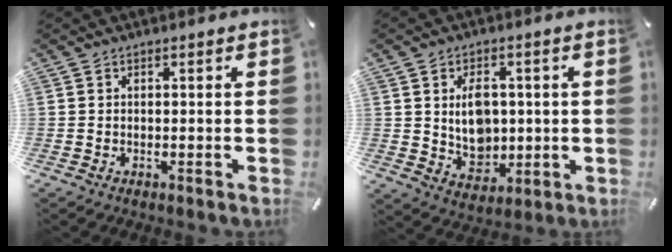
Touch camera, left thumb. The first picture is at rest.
{"total": 8.7, "force": [1.0, 7.0, 5.2], "torque": [-0.068, -0.004, 0.017]}